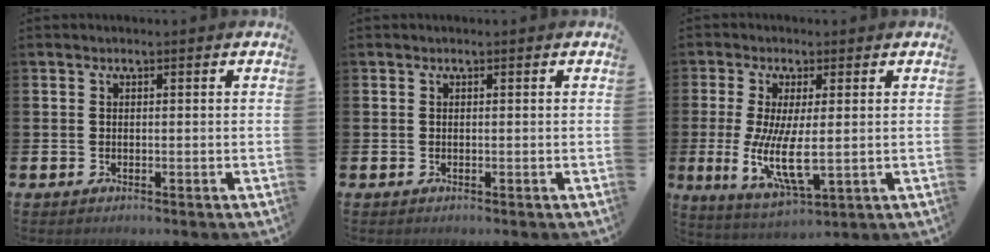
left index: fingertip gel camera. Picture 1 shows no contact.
{"total": 0.0}
{"total": 8.5, "force": [0.5, 2.8, 8.0], "torque": [-0.133, -0.026, 0.010]}